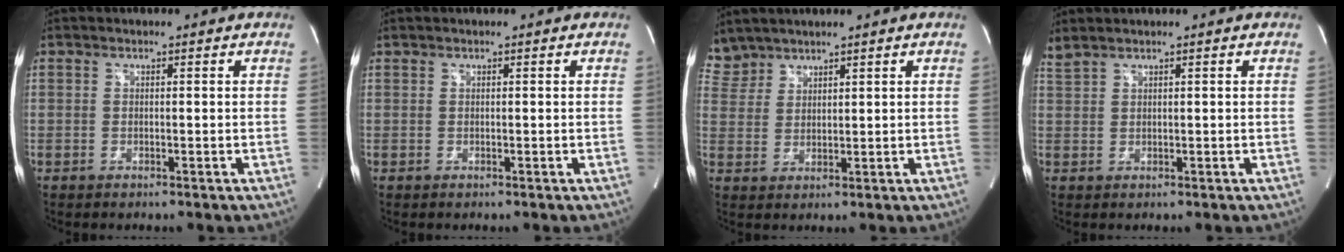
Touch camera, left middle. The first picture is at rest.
{"total": 0.0}
{"total": 4.4, "force": [4.2, 1.4, -0.3], "torque": [-0.003, 0.013, 0.095]}
{"total": 1.7, "force": [1.6, -0.1, 0.6], "torque": [-0.022, 0.018, 0.041]}